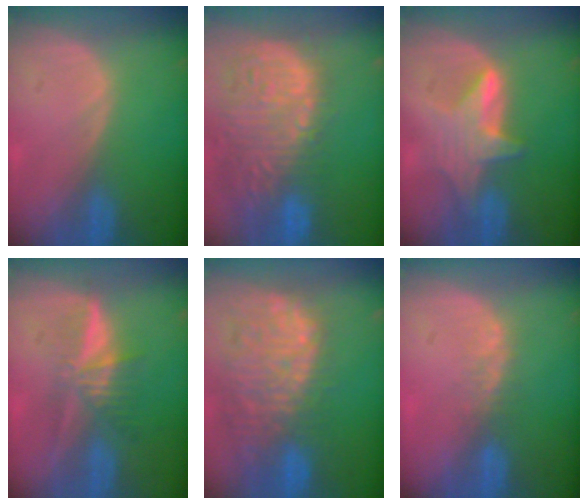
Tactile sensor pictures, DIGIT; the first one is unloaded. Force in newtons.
{"total": 15.3, "press": 12.6, "slide": 8.7}
{"total": 6.0, "press": 5.9, "slide": 0.9}
{"total": 5.4, "press": 5.2, "slide": 1.5}
{"total": 13.2, "press": 11.3, "slide": 6.9}
{"total": 2.5, "press": 1.9, "slide": 1.5}